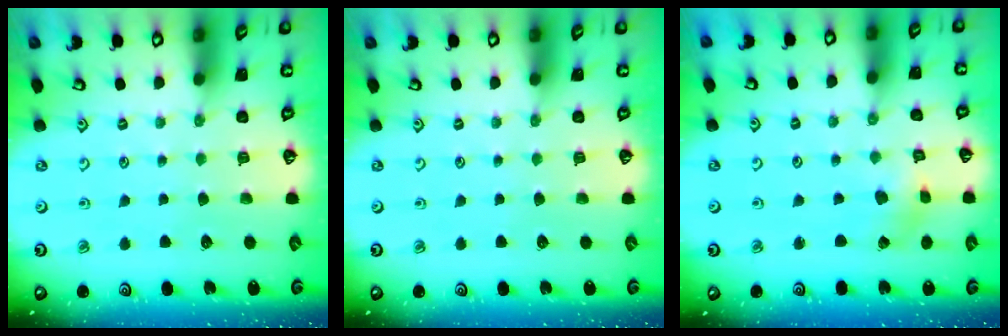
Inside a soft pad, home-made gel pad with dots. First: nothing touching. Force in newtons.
{"total": 0.0}
{"total": 1.6, "press": 1.5, "slide": 0.4}